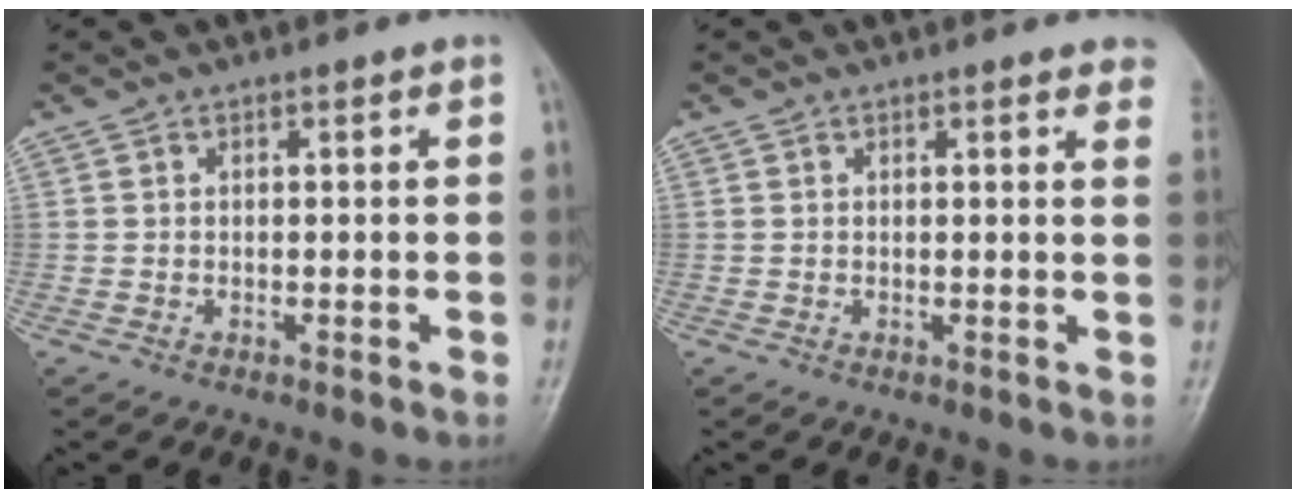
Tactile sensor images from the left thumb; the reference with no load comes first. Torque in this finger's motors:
{"motor_torque": [1.02, 0.57, 0.99, -0.47, 0.00]}